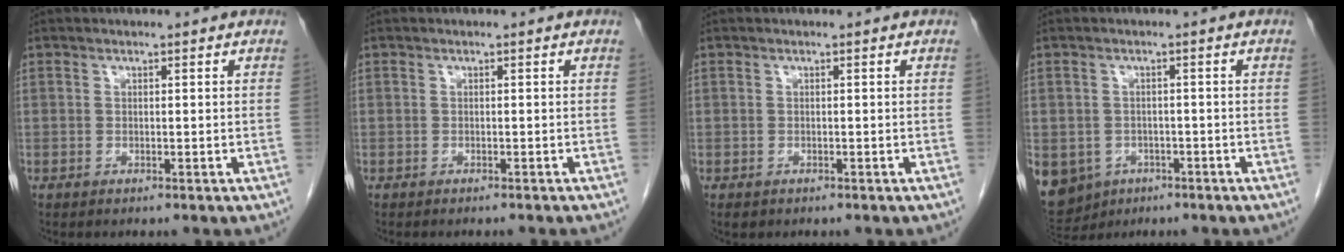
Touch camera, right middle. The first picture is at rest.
{"total": 2.7, "force": [-2.5, 0.2, 1.0], "torque": [-0.013, -0.002, -0.030]}
{"total": 0.9, "force": [-0.5, 0.6, 0.3], "torque": [-0.007, 0.001, -0.004]}
{"total": 12.8, "force": [-6.1, 10.5, 4.2], "torque": [-0.132, -0.003, -0.073]}